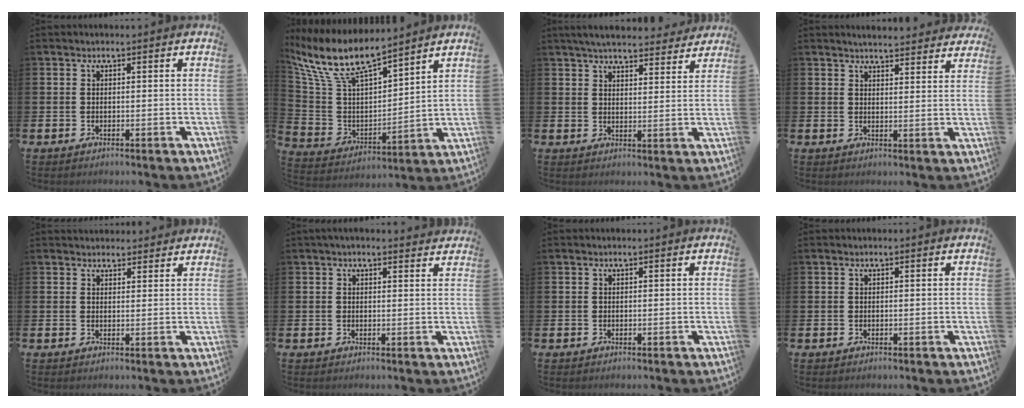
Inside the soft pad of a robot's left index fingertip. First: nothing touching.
{"total": 11.2, "force": [9.5, 2.8, 5.2], "torque": [-0.145, -0.058, 0.166]}
{"total": 5.5, "force": [5.2, 1.0, 1.3], "torque": [-0.029, -0.027, 0.093]}
{"total": 3.9, "force": [3.9, 0.2, 0.3], "torque": [-0.012, -0.023, 0.070]}
{"total": 2.5, "force": [2.4, 0.8, -0.2], "torque": [0.012, -0.012, 0.042]}
{"total": 1.8, "force": [1.7, 0.2, 0.5], "torque": [-0.007, -0.005, 0.030]}
{"total": 0.0}
{"total": 0.0}